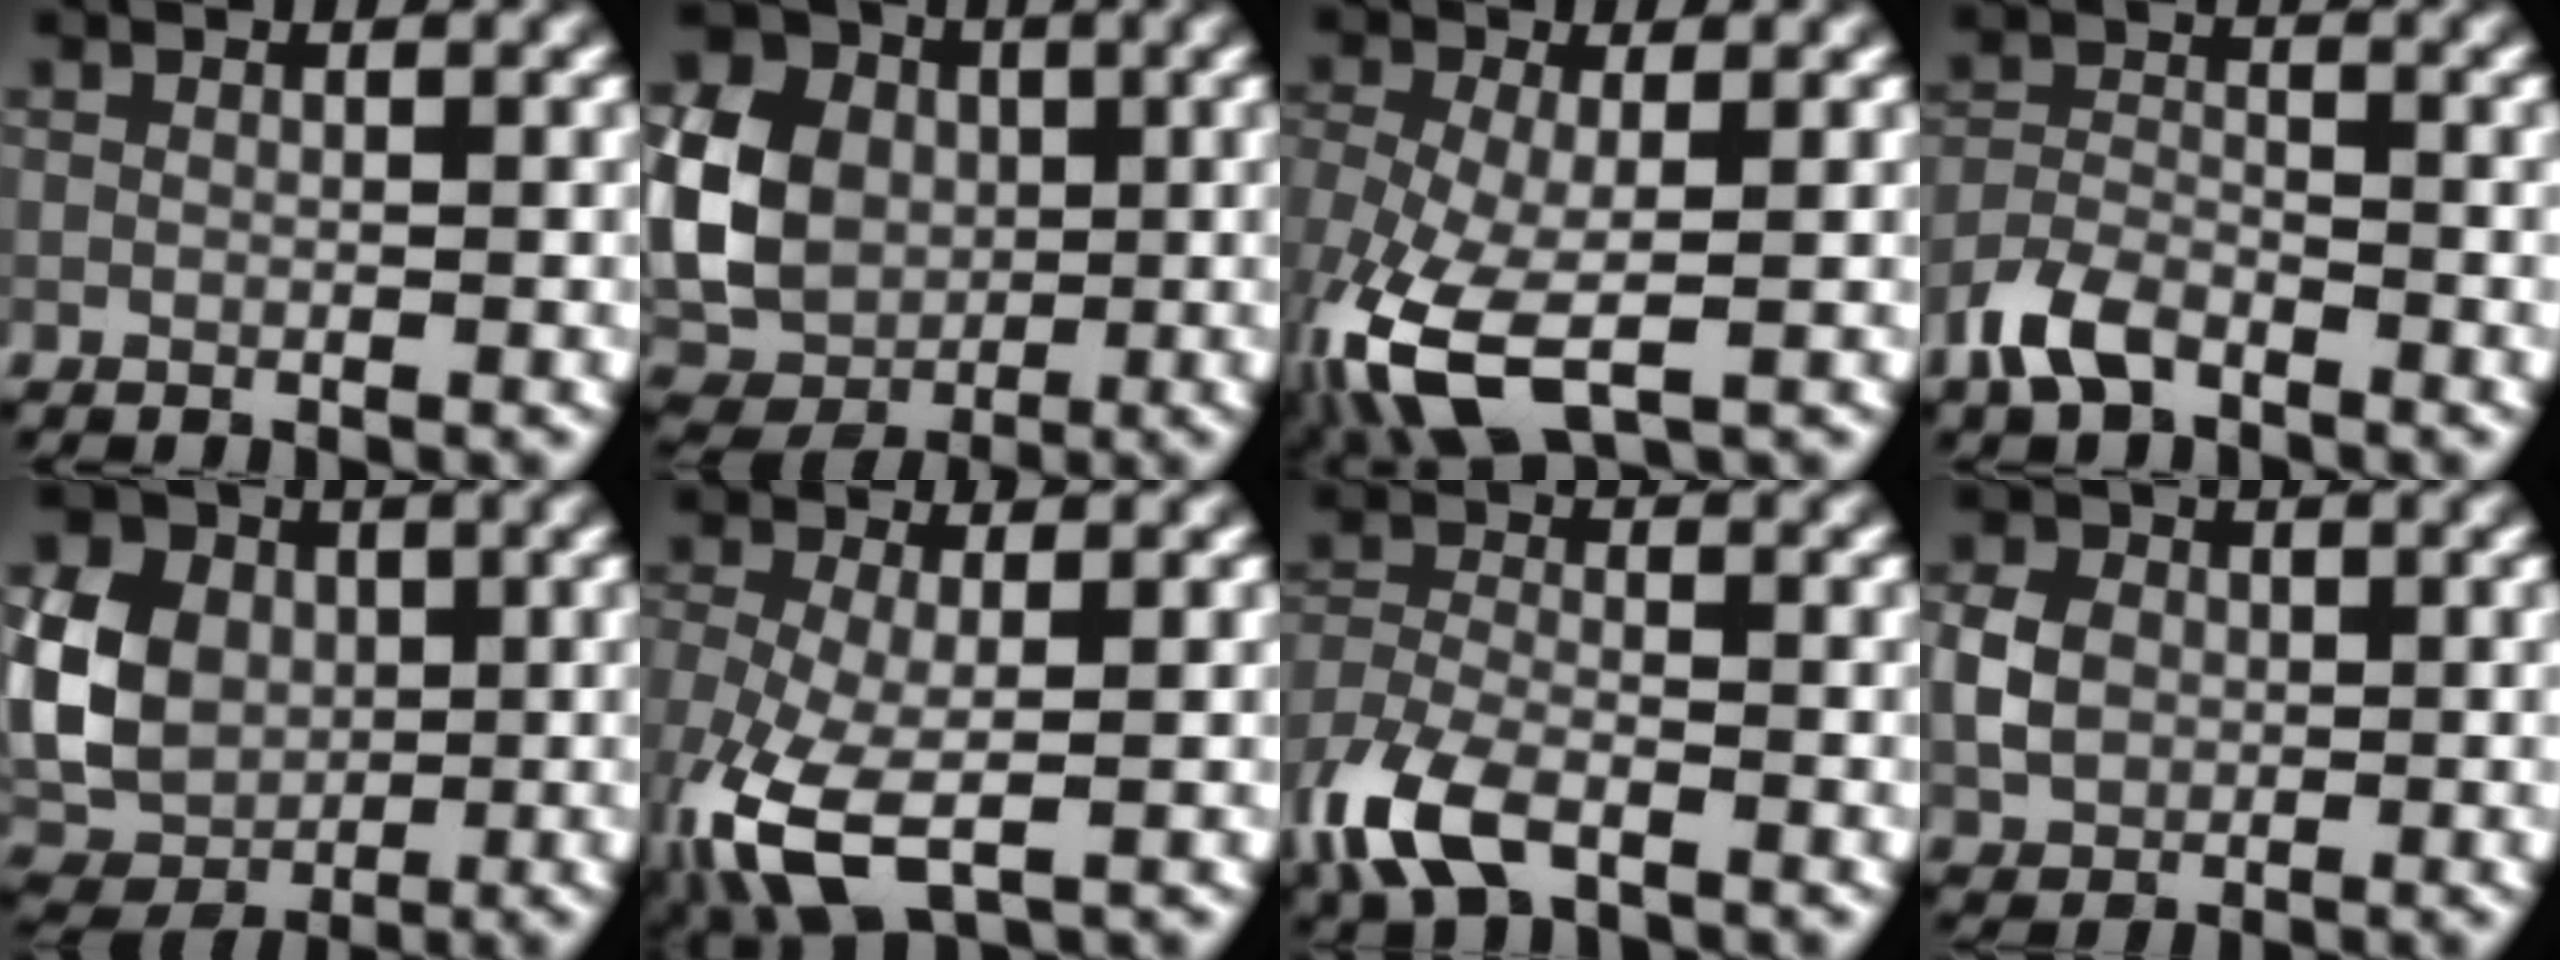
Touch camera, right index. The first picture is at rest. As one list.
[{"total": 10.2, "force": [0.4, 8.3, 5.8], "torque": [-0.138, -0.003, 0.007]}, {"total": 8.8, "force": [-3.3, 4.3, 6.9], "torque": [-0.166, -0.017, -0.064]}, {"total": 3.9, "force": [-2.8, 1.9, 2.0], "torque": [-0.040, 0.002, -0.065]}, {"total": 9.3, "force": [0.9, 7.5, 5.5], "torque": [-0.129, 0.002, 0.009]}, {"total": 7.8, "force": [-3.1, 3.9, 6.0], "torque": [-0.150, -0.019, -0.061]}, {"total": 6.5, "force": [-4.1, 3.0, 4.1], "torque": [-0.092, -0.005, -0.094]}, {"total": 3.7, "force": [-0.1, 3.0, 2.0], "torque": [-0.042, 0.004, -0.005]}]